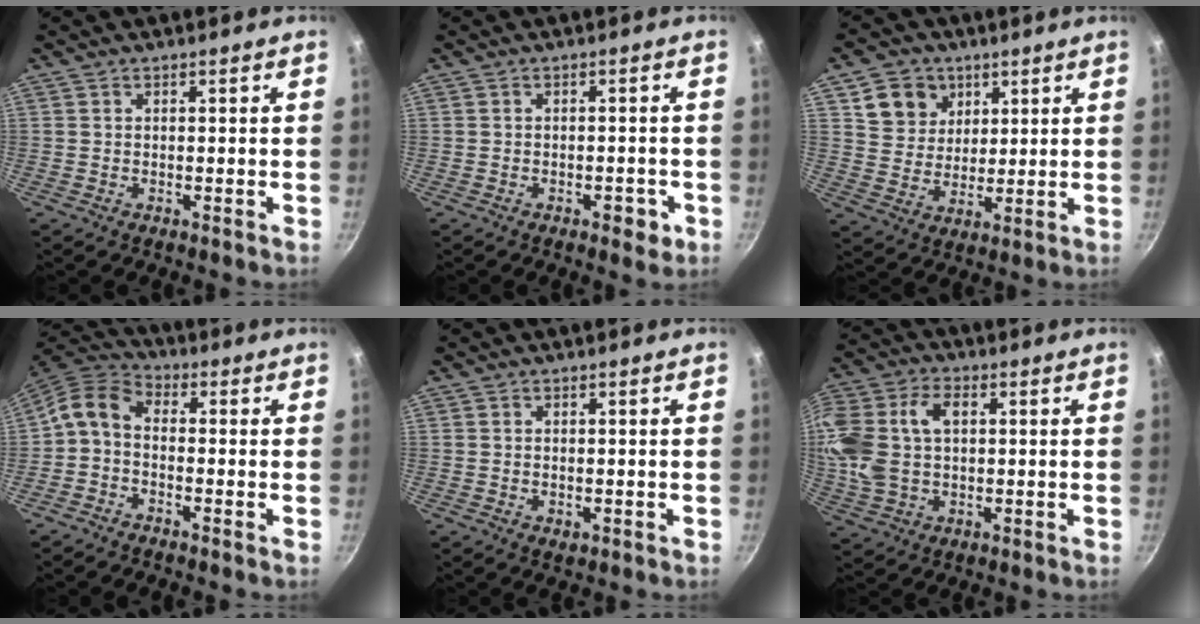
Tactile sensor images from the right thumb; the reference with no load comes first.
{"total": 3.0, "force": [-1.5, 1.5, 2.2], "torque": [-0.017, 0.008, -0.018]}
{"total": 9.5, "force": [4.4, 7.9, 3.0], "torque": [-0.019, -0.017, 0.083]}
{"total": 7.3, "force": [-0.9, 4.8, 5.4], "torque": [-0.097, 0.027, -0.038]}
{"total": 1.2, "force": [-0.2, 0.8, 0.9], "torque": [-0.013, -0.003, 0.001]}
{"total": 18.1, "force": [2.2, 11.9, 13.5], "torque": [-0.328, 0.020, 0.045]}